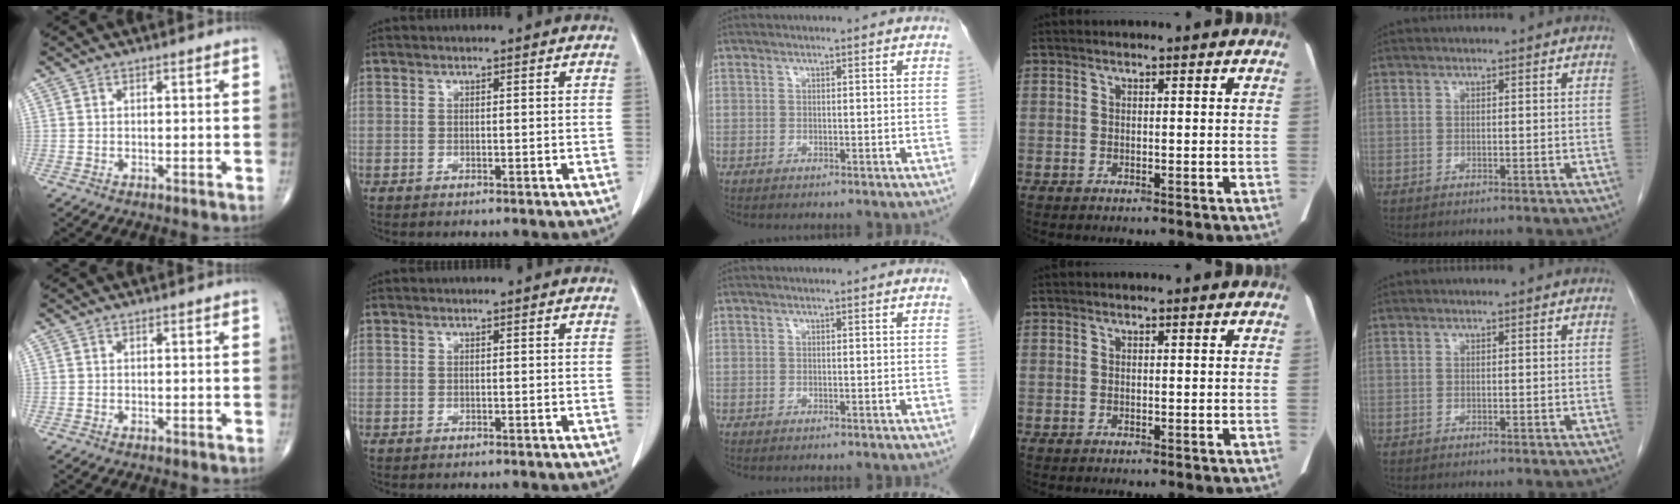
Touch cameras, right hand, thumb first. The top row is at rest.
{}